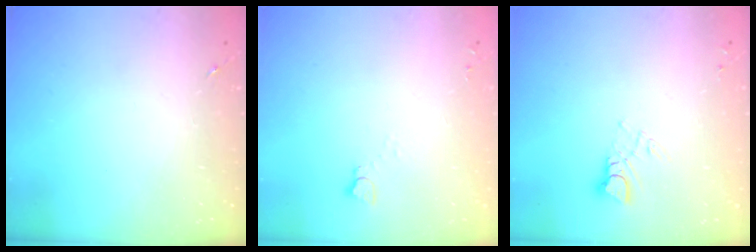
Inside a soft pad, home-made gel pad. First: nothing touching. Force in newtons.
{"total": 2.5, "press": 2.5, "slide": 0.2}
{"total": 4.5, "press": 4.5, "slide": 0.5}